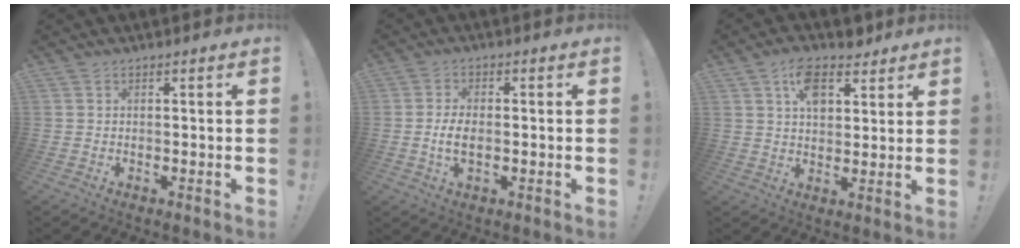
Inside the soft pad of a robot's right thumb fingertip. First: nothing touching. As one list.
[{"total": 5.9, "force": [-1.1, 2.9, 5.0], "torque": [-0.092, -0.003, -0.021]}, {"total": 10.0, "force": [5.5, 5.9, 5.9], "torque": [-0.085, -0.017, 0.099]}]